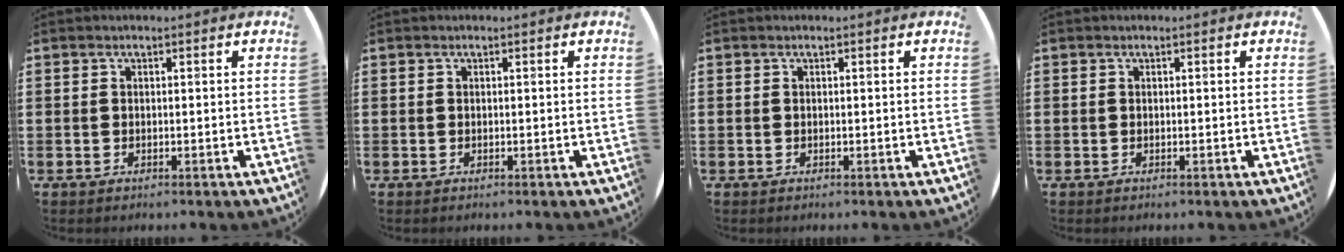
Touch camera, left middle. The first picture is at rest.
{"total": 0.0}
{"total": 0.0}
{"total": 0.0}